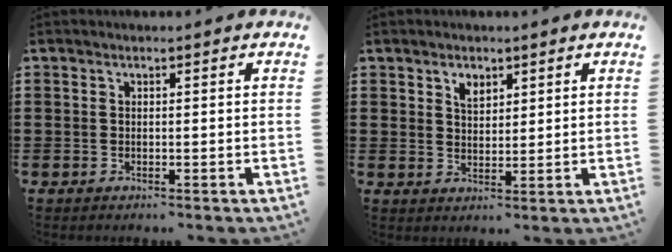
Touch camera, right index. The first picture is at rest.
{"total": 2.4, "force": [1.7, 1.4, 0.9], "torque": [-0.014, 0.000, 0.031]}